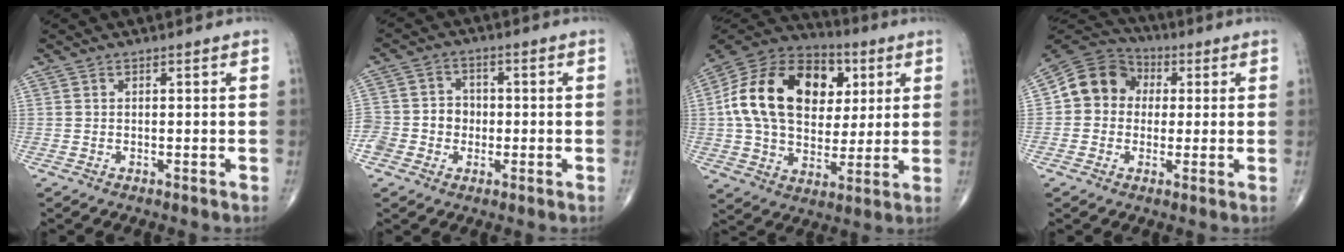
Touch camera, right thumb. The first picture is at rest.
{"total": 7.4, "force": [-1.7, 6.8, 2.5], "torque": [-0.024, 0.027, -0.031]}
{"total": 24.7, "force": [5.0, 17.1, 17.1], "torque": [-0.292, 0.012, 0.082]}
{"total": 10.4, "force": [1.1, 9.1, 4.8], "torque": [-0.061, 0.025, 0.003]}